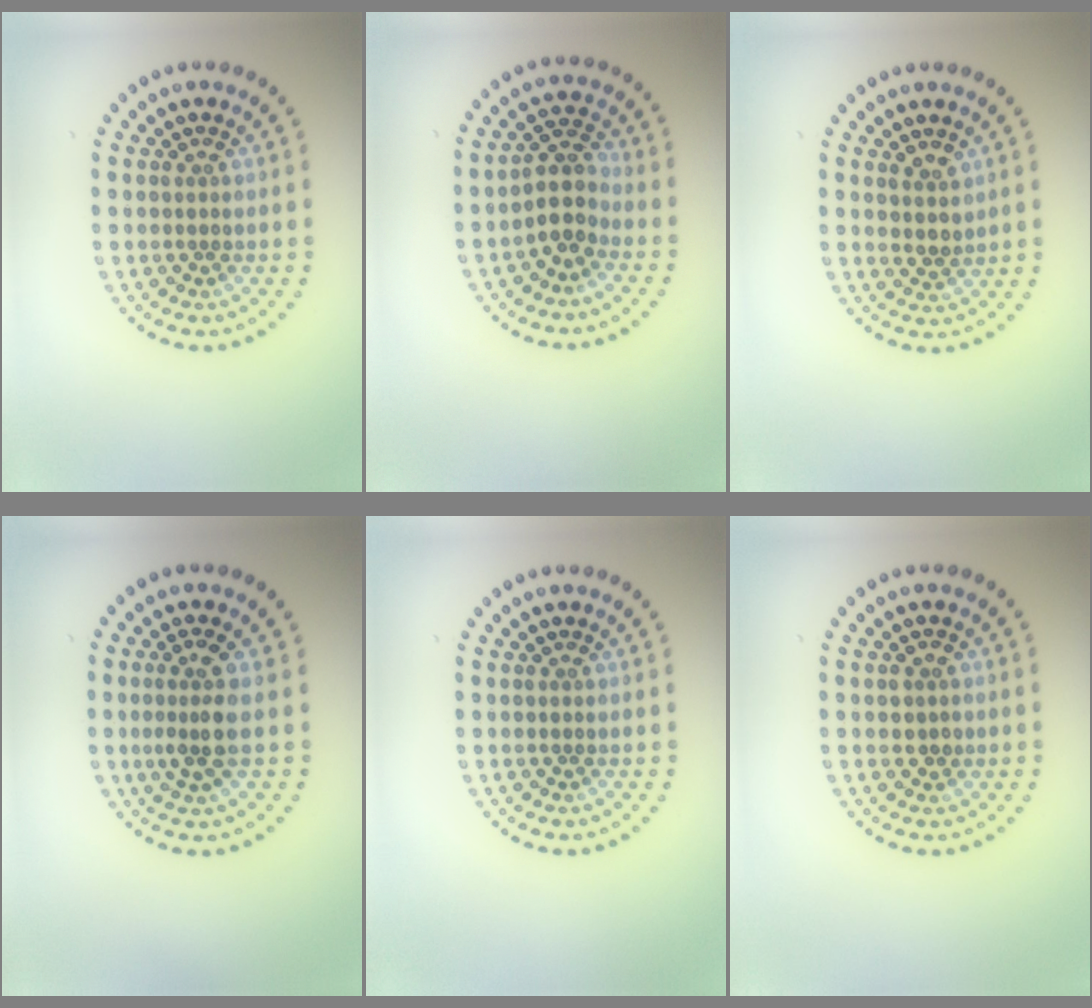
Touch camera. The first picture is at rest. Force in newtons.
{"total": 2.9, "press": 2.4, "slide": 1.6}
{"total": 1.9, "press": 1.5, "slide": 1.2}
{"total": 2.7, "press": 2.3, "slide": 1.3}
{"total": 0.0}
{"total": 1.4, "press": 1.4, "slide": 0.3}